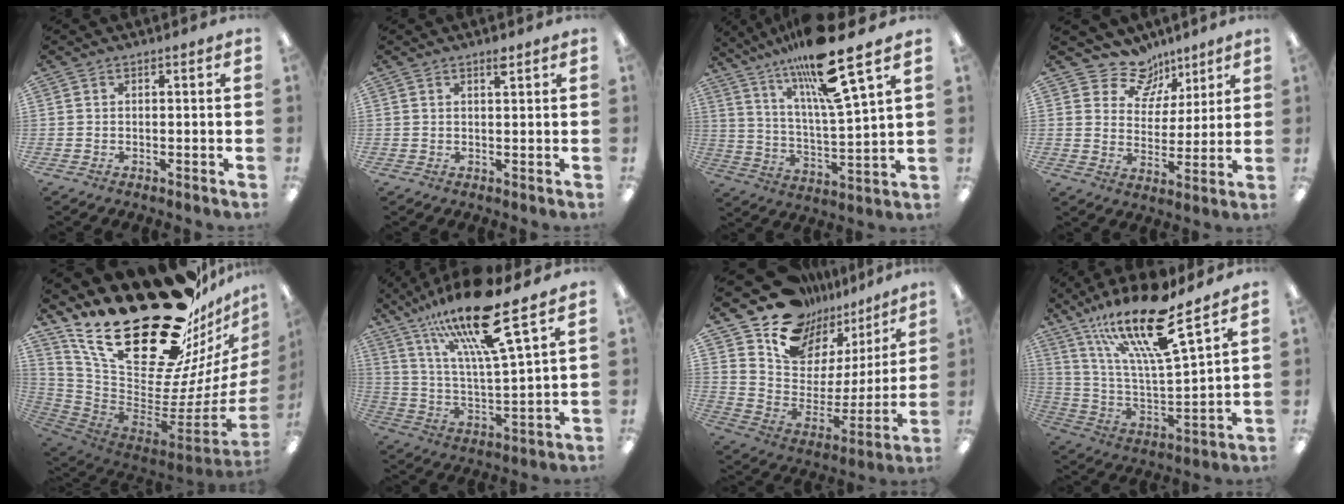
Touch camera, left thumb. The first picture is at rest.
{"total": 1.9, "force": [1.5, 0.3, 1.2], "torque": [-0.020, -0.002, 0.023]}
{"total": 19.1, "force": [14.6, 1.5, 12.3], "torque": [-0.226, -0.082, 0.232]}
{"total": 10.6, "force": [7.9, 6.7, 1.8], "torque": [-0.041, -0.058, 0.150]}
{"total": 37.7, "force": [24.0, 17.2, 23.5], "torque": [-0.344, -0.183, 0.464]}
{"total": 20.2, "force": [14.6, 3.1, 13.5], "torque": [-0.252, -0.074, 0.236]}
{"total": 14.5, "force": [11.4, 8.6, 2.7], "torque": [-0.060, -0.105, 0.204]}
{"total": 21.3, "force": [15.1, 4.5, 14.3], "torque": [-0.269, -0.087, 0.248]}